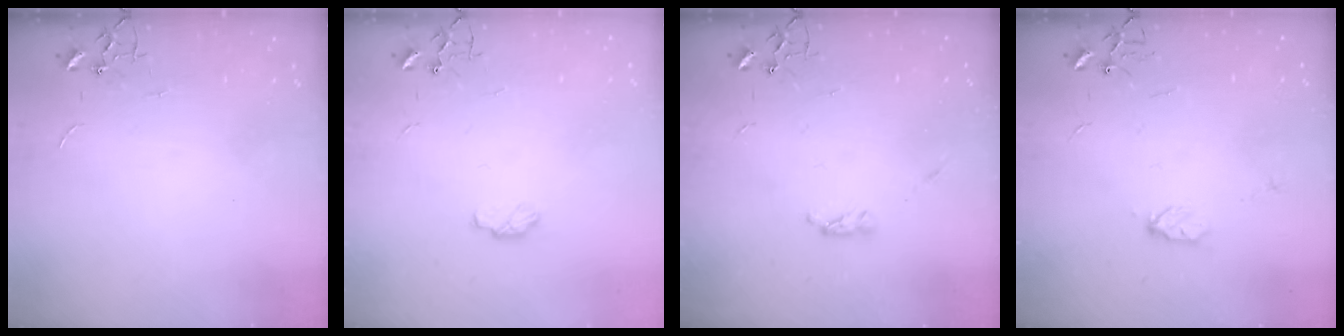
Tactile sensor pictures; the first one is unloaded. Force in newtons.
{"total": 4.6, "press": 4.6, "slide": 0.6}
{"total": 3.7, "press": 3.7, "slide": 0.6}
{"total": 4.3, "press": 4.2, "slide": 0.5}